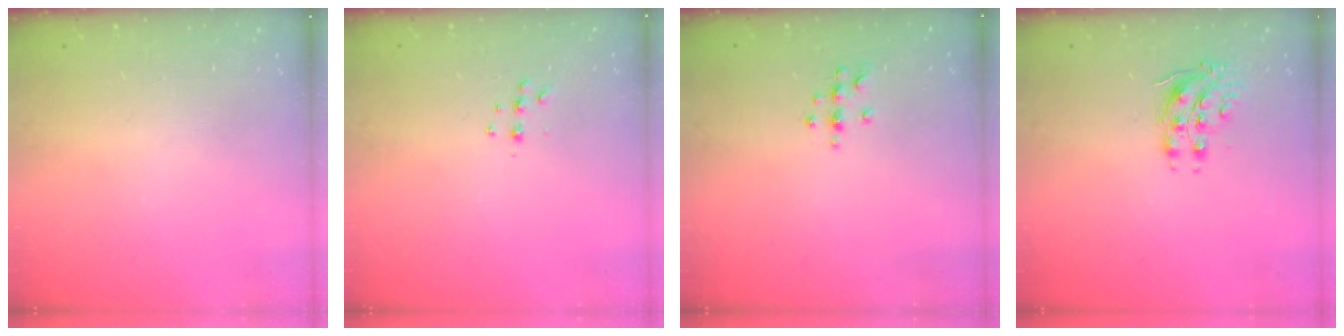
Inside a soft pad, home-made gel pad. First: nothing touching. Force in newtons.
{"total": 5.1, "press": 5.0, "slide": 0.8}
{"total": 6.3, "press": 6.2, "slide": 0.7}
{"total": 8.2, "press": 8.2, "slide": 0.4}